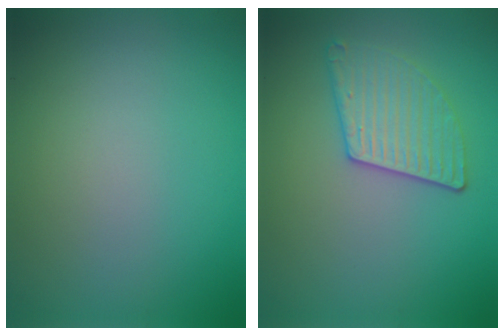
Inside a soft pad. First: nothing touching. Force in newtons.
{"total": 2.9, "press": 2.9, "slide": 0.6}